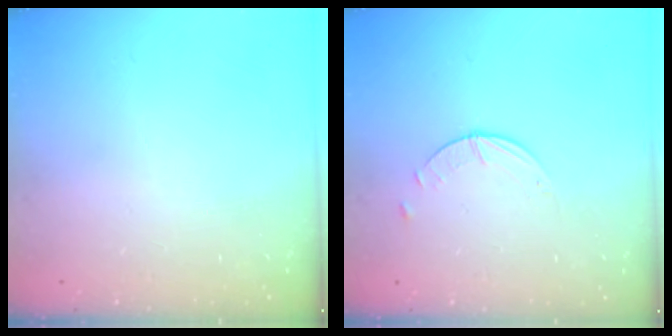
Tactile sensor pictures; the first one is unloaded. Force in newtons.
{"total": 0.9, "press": 0.9, "slide": 0.1}